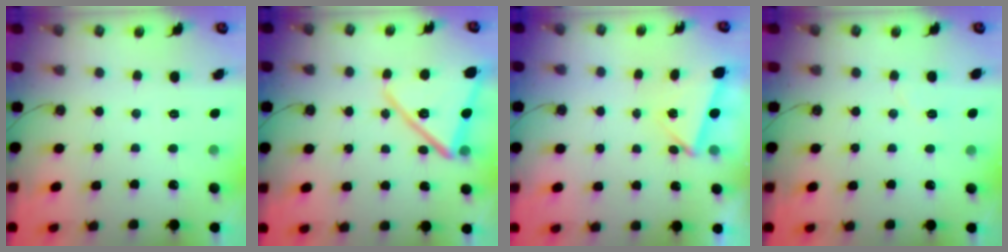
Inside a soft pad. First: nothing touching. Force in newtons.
{"total": 15.7, "press": 15.6, "slide": 1.0}
{"total": 3.9, "press": 3.2, "slide": 2.2}
{"total": 4.0, "press": 3.9, "slide": 0.6}